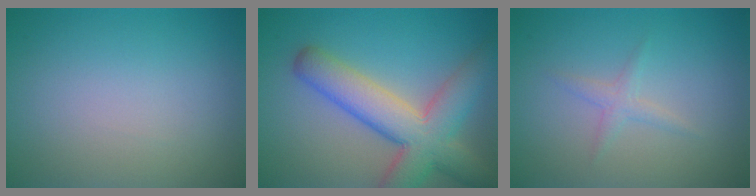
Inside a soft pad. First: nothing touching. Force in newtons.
{"total": 8.3, "press": 8.3, "slide": 0.7}
{"total": 1.2, "press": 1.2, "slide": 0.0}